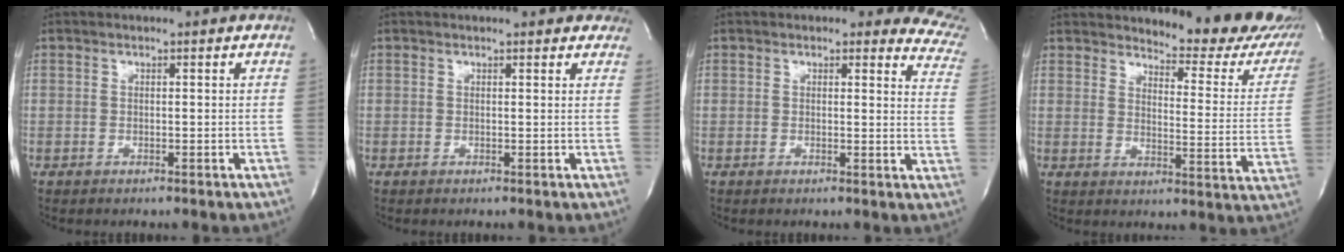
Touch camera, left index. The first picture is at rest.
{"total": 6.0, "force": [5.2, 2.6, 1.5], "torque": [0.003, 0.003, 0.037]}
{"total": 8.6, "force": [7.8, 2.8, 2.3], "torque": [0.012, -0.052, 0.036]}
{"total": 17.0, "force": [15.7, 3.4, 5.5], "torque": [-0.048, -0.096, 0.163]}